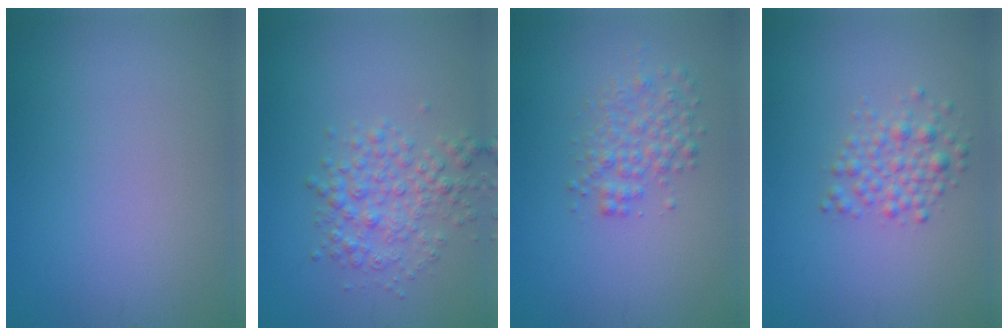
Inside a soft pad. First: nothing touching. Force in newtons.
{"total": 3.3, "press": 3.3, "slide": 0.1}
{"total": 2.6, "press": 2.6, "slide": 0.1}
{"total": 2.5, "press": 2.5, "slide": 0.1}